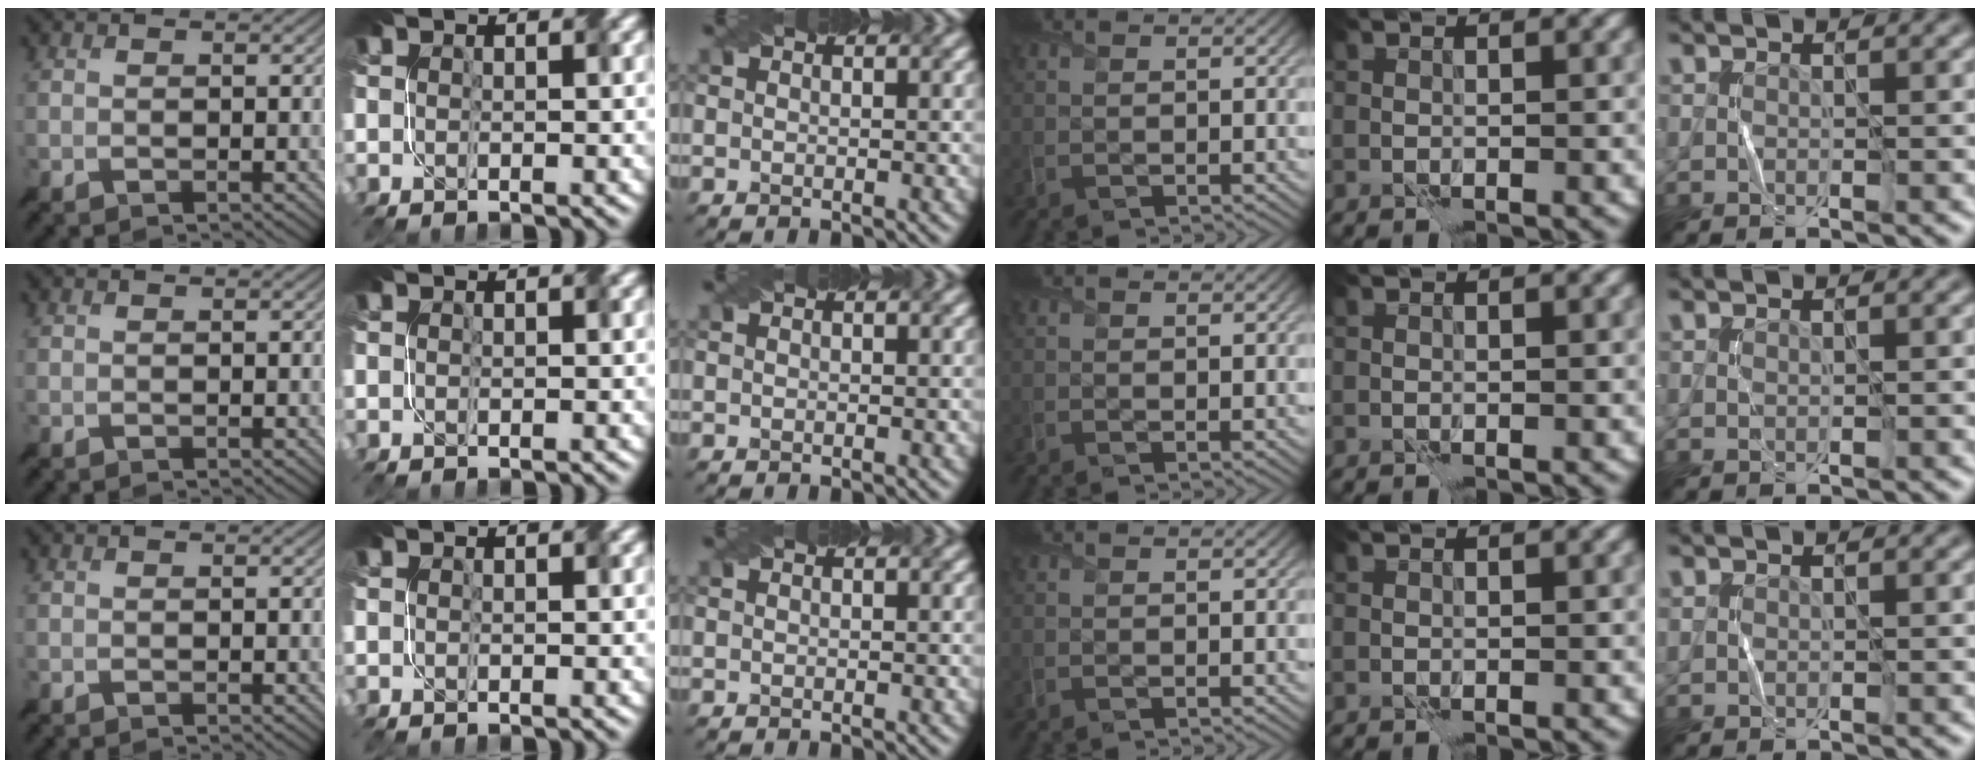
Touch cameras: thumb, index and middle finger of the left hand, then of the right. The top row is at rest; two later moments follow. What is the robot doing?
{"motion": "fold", "object": "file"}